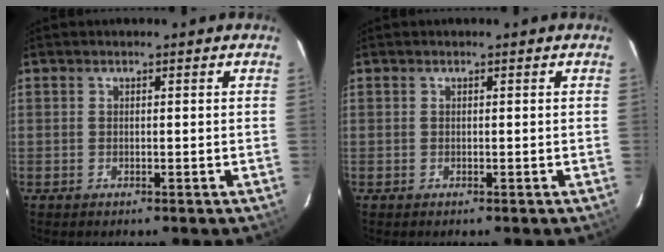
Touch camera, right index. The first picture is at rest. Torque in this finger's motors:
{"motor_torque": [0.00, 0.00, 0.00, 0.00]}